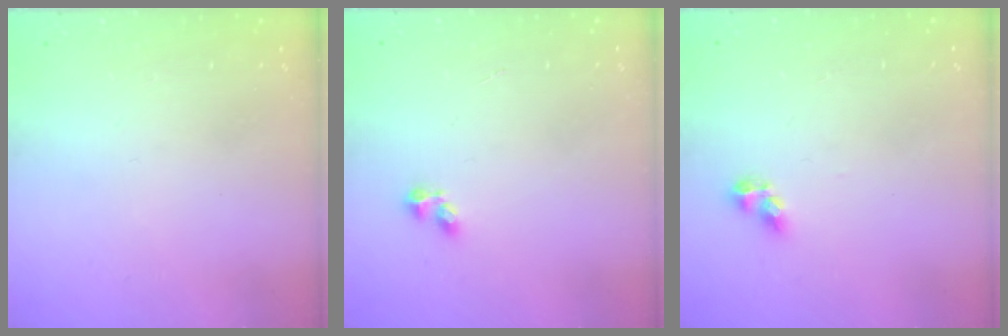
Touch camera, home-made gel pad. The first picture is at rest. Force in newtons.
{"total": 2.2, "press": 2.1, "slide": 0.6}
{"total": 5.4, "press": 5.3, "slide": 0.6}